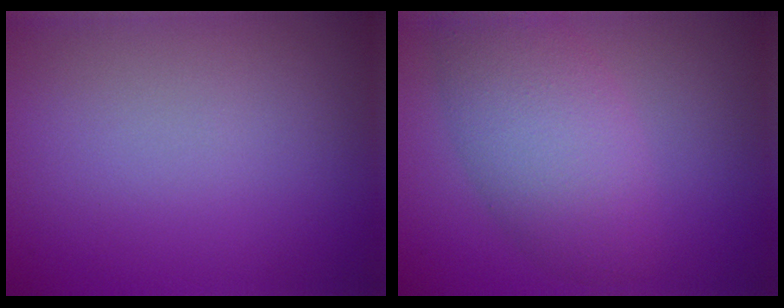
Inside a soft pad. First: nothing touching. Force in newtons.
{"total": 6.0, "press": 6.0, "slide": 0.1}